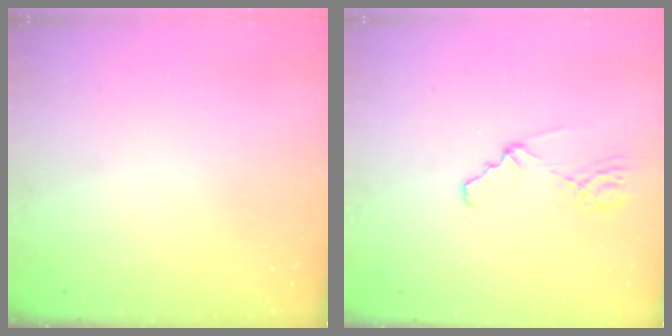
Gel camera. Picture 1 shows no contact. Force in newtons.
{"total": 2.1, "press": 2.1, "slide": 0.2}